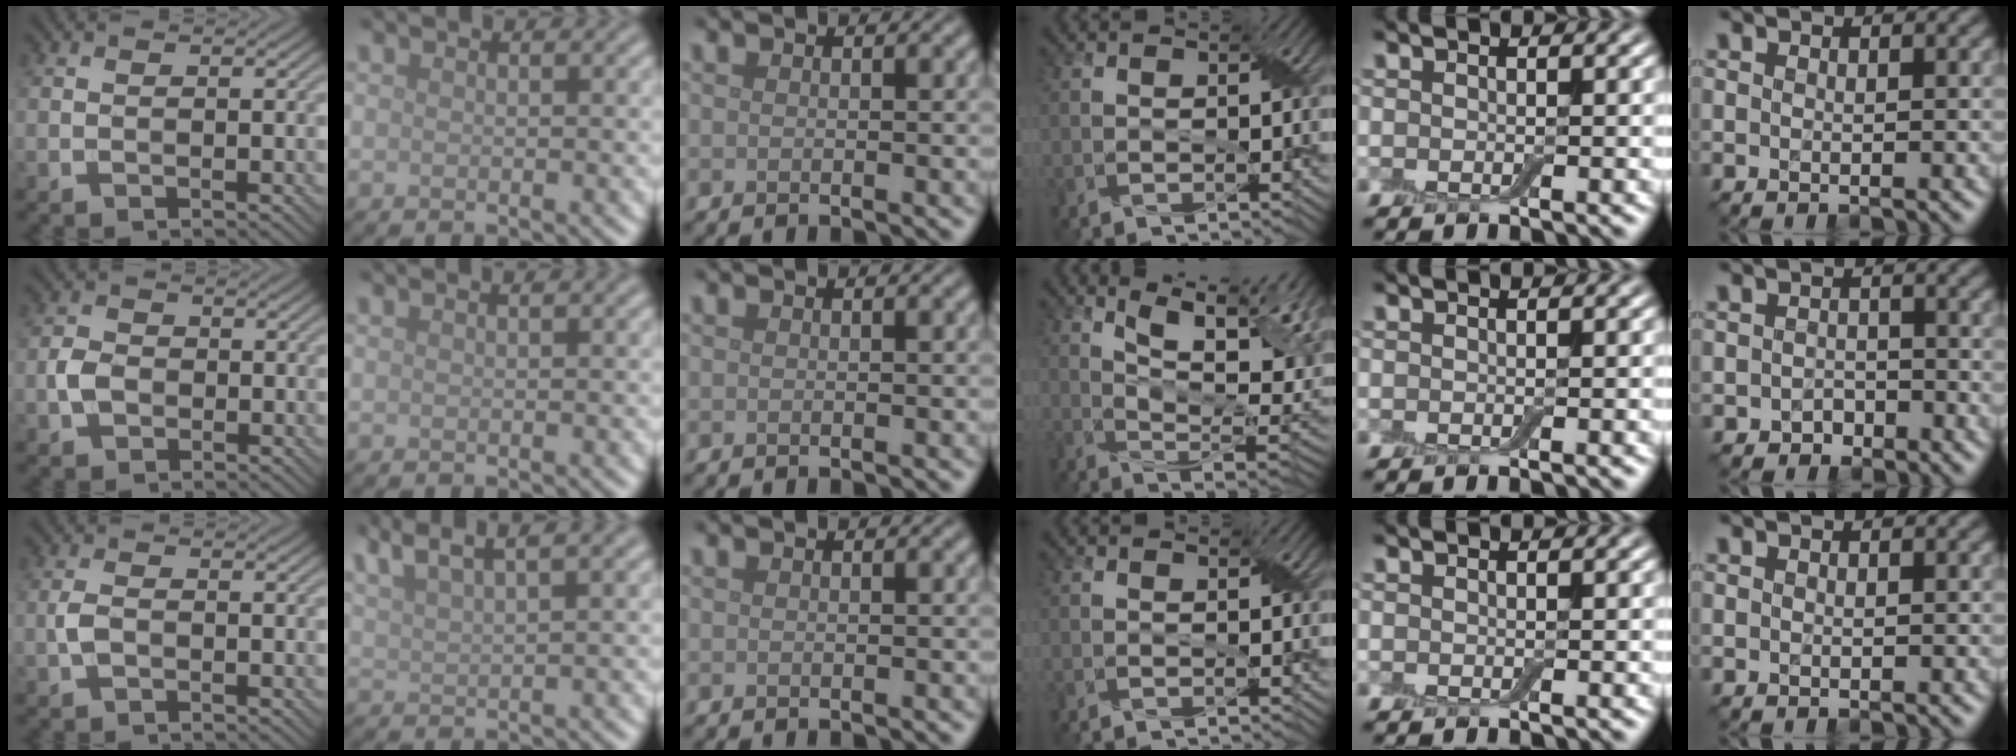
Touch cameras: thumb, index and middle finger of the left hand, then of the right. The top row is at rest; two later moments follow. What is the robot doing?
{"motion": "peel", "object": "aluminum foil"}